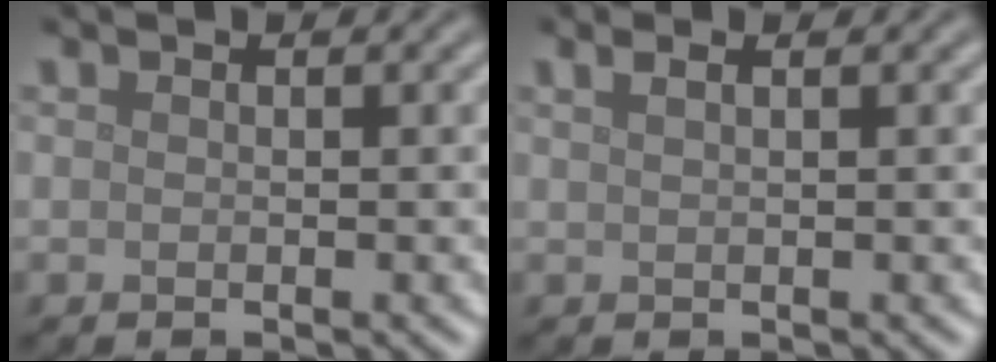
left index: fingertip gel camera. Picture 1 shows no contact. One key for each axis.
{"total": 2.1, "fx": 1.3, "fy": 0.9, "fz": 1.4, "tx": -0.011, "ty": 0.001, "tz": 0.000}